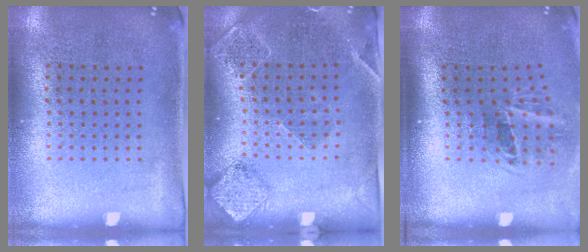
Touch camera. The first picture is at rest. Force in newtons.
{"total": 1.6, "press": 1.6, "slide": 0.3}
{"total": 2.0, "press": 1.2, "slide": 1.6}